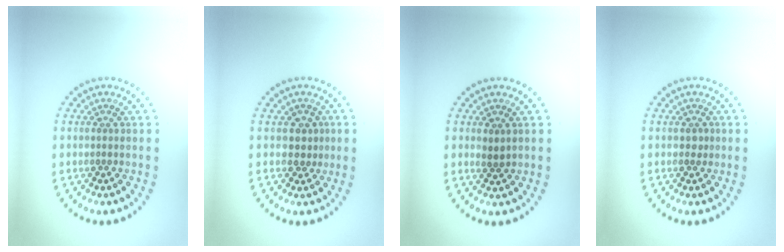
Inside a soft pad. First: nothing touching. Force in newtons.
{"total": 1.7, "press": 1.2, "slide": 1.1}
{"total": 0.8, "press": 0.7, "slide": 0.3}
{"total": 0.7, "press": 0.6, "slide": 0.3}